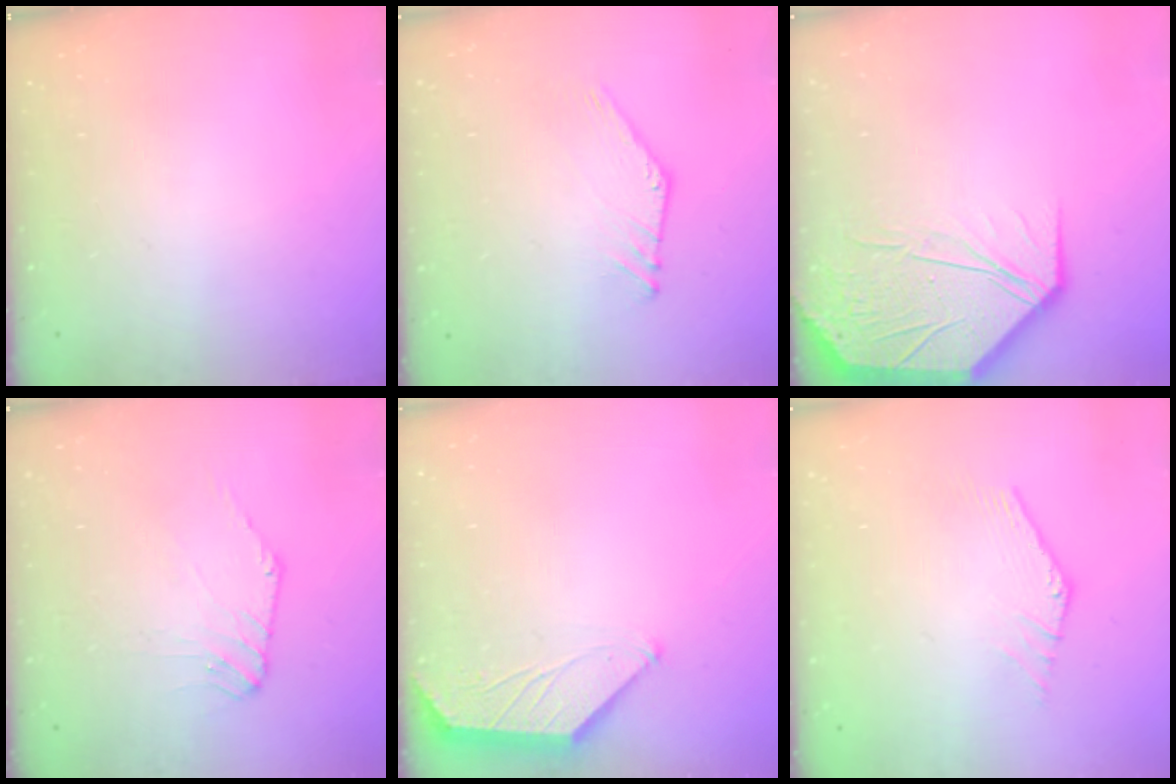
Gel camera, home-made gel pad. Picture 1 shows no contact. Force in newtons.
{"total": 2.4, "press": 2.4, "slide": 0.1}
{"total": 13.6, "press": 13.5, "slide": 1.2}
{"total": 3.1, "press": 3.1, "slide": 0.6}
{"total": 0.7, "press": 0.6, "slide": 0.3}
{"total": 0.7, "press": 0.7, "slide": 0.3}